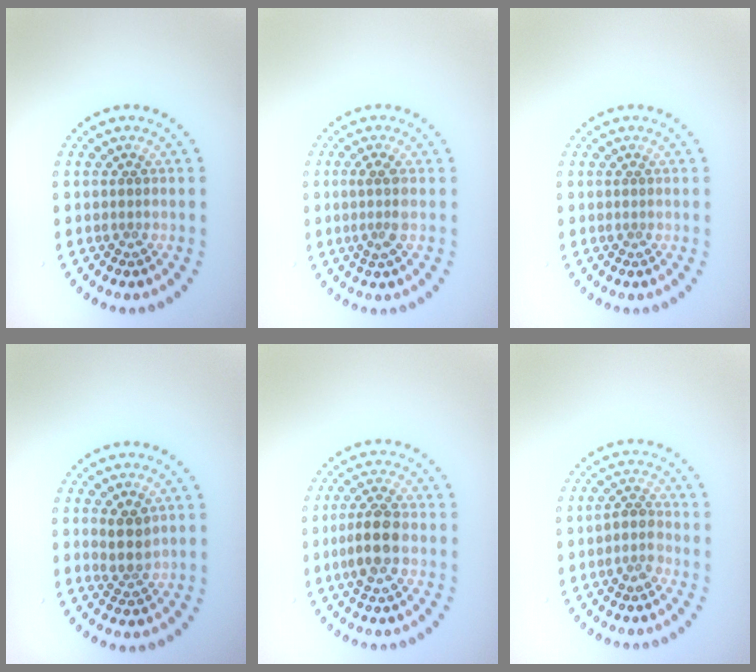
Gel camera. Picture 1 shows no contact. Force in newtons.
{"total": 1.8, "press": 1.5, "slide": 1.1}
{"total": 0.0}
{"total": 2.2, "press": 1.9, "slide": 1.1}
{"total": 3.5, "press": 3.4, "slide": 0.9}
{"total": 1.8, "press": 1.5, "slide": 1.1}